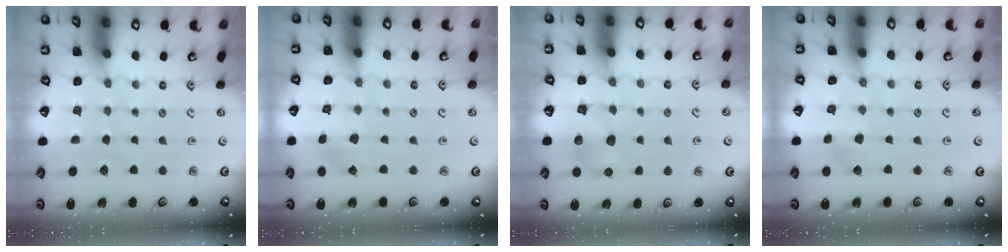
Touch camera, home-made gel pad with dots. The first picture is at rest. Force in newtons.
{"total": 3.1, "press": 3.0, "slide": 0.3}
{"total": 6.7, "press": 6.7, "slide": 0.4}
{"total": 2.5, "press": 2.4, "slide": 0.6}